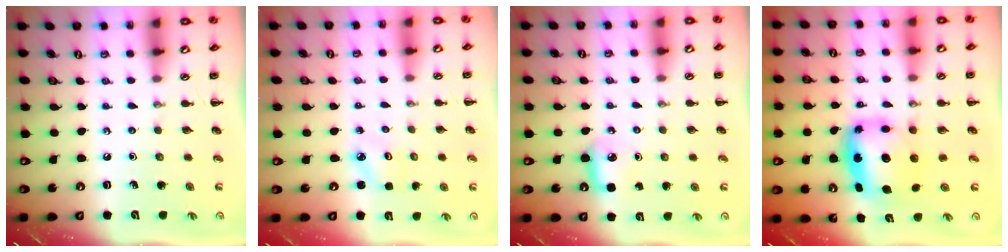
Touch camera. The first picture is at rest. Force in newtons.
{"total": 2.5, "press": 2.4, "slide": 0.5}
{"total": 5.6, "press": 5.4, "slide": 1.6}
{"total": 6.3, "press": 6.1, "slide": 1.6}